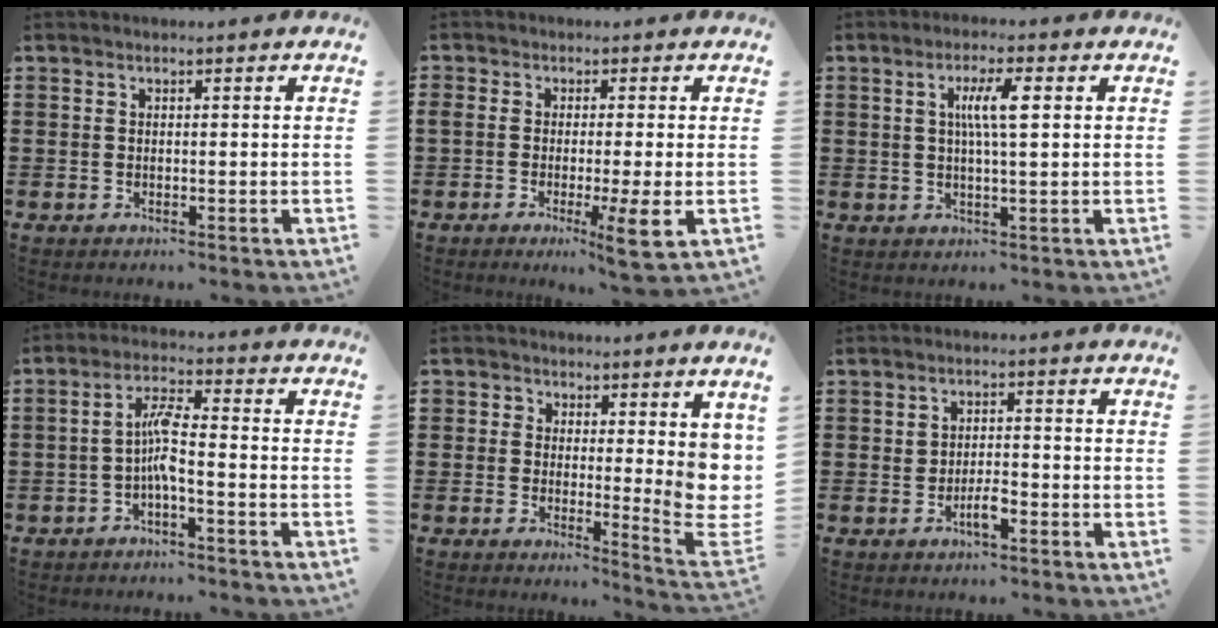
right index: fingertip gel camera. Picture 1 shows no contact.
{"total": 6.0, "force": [-1.8, 0.6, 5.7], "torque": [-0.100, -0.012, -0.027]}
{"total": 5.1, "force": [1.0, 0.8, 4.9], "torque": [-0.097, 0.006, 0.013]}
{"total": 5.0, "force": [-1.5, 0.9, 4.6], "torque": [-0.093, 0.004, -0.031]}
{"total": 5.7, "force": [1.9, 3.5, 4.1], "torque": [-0.044, -0.023, 0.035]}
{"total": 3.1, "force": [-1.2, 1.1, 2.6], "torque": [-0.046, 0.004, -0.022]}